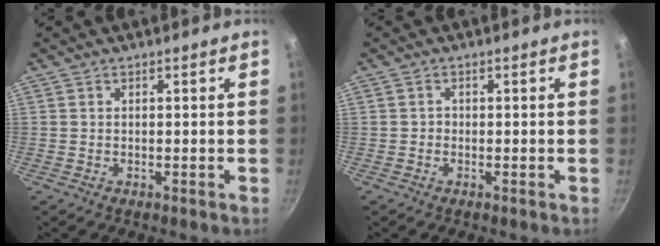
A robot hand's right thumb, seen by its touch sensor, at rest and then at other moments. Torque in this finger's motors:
{"motor_torque": [-0.19, -0.01, 0.39, -0.26, -0.02]}